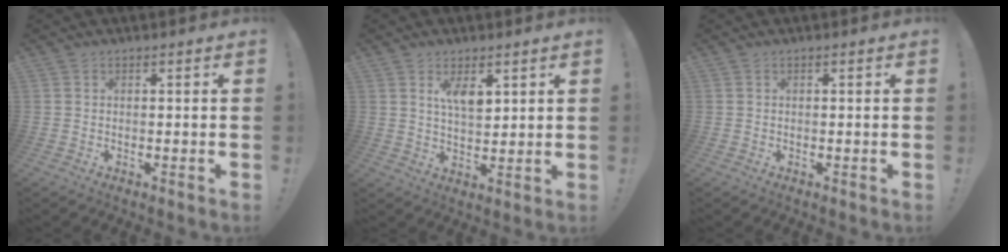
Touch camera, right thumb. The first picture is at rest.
{"total": 6.0, "force": [3.6, 2.7, 4.1], "torque": [-0.058, -0.022, 0.057]}
{"total": 0.0}